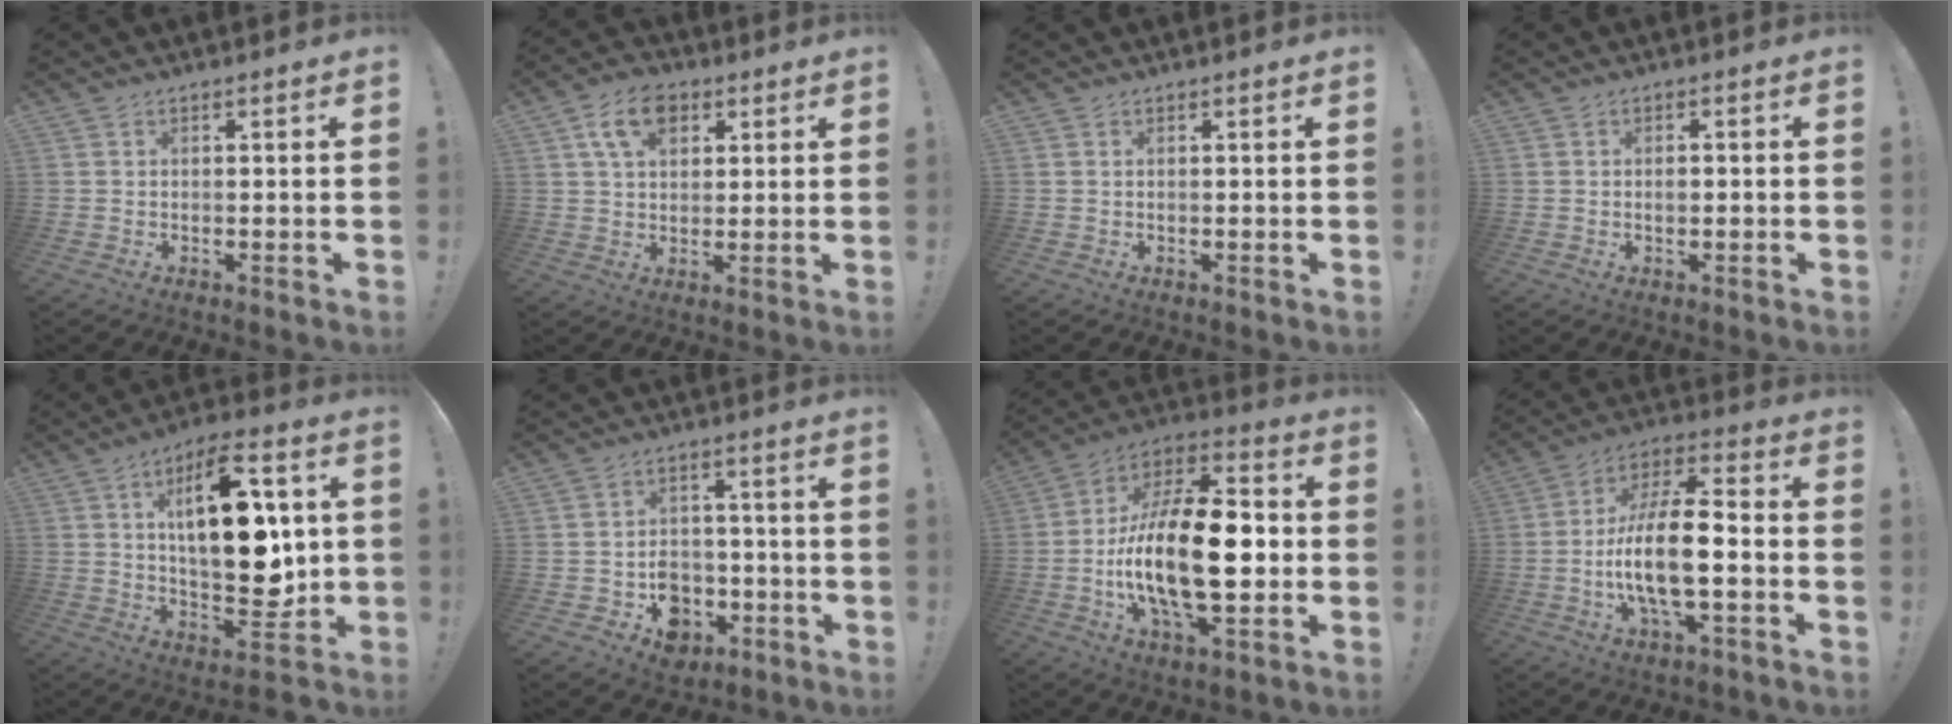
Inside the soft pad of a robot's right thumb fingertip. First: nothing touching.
{"total": 10.0, "force": [4.6, 6.6, 5.9], "torque": [-0.095, 0.000, 0.087]}
{"total": 0.0}
{"total": 1.4, "force": [-0.6, 0.5, 1.1], "torque": [-0.020, 0.002, -0.011]}
{"total": 22.2, "force": [3.0, 10.4, 19.4], "torque": [-0.307, -0.003, 0.050]}
{"total": 8.3, "force": [-3.2, 6.9, 3.2], "torque": [-0.041, 0.024, -0.050]}
{"total": 24.3, "force": [-3.8, 9.8, 22.0], "torque": [-0.413, 0.002, -0.066]}
{"total": 16.5, "force": [-3.6, 5.8, 15.0], "torque": [-0.292, 0.010, -0.064]}